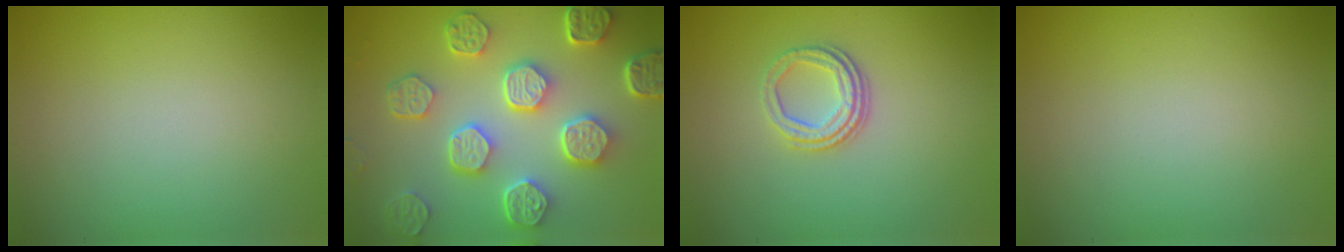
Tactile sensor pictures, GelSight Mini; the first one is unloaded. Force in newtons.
{"total": 8.0, "press": 6.1, "slide": 5.1}
{"total": 3.2, "press": 2.4, "slide": 2.1}
{"total": 0.0}